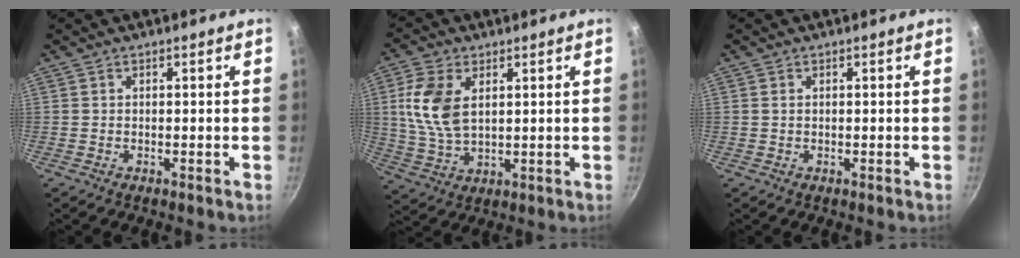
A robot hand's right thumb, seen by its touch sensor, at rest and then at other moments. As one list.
[{"total": 10.7, "force": [2.7, 6.3, 8.2], "torque": [-0.162, -0.012, 0.057]}, {"total": 0.7, "force": [0.2, 0.5, 0.5], "torque": [-0.009, 0.002, 0.002]}]